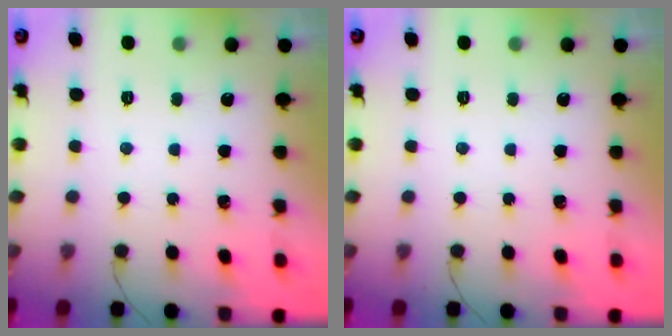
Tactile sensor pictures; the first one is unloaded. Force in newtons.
{"total": 0.0}